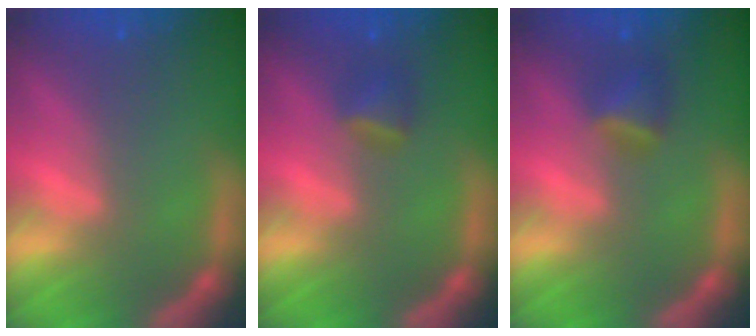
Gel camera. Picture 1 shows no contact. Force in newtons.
{"total": 1.9}
{"total": 2.4}